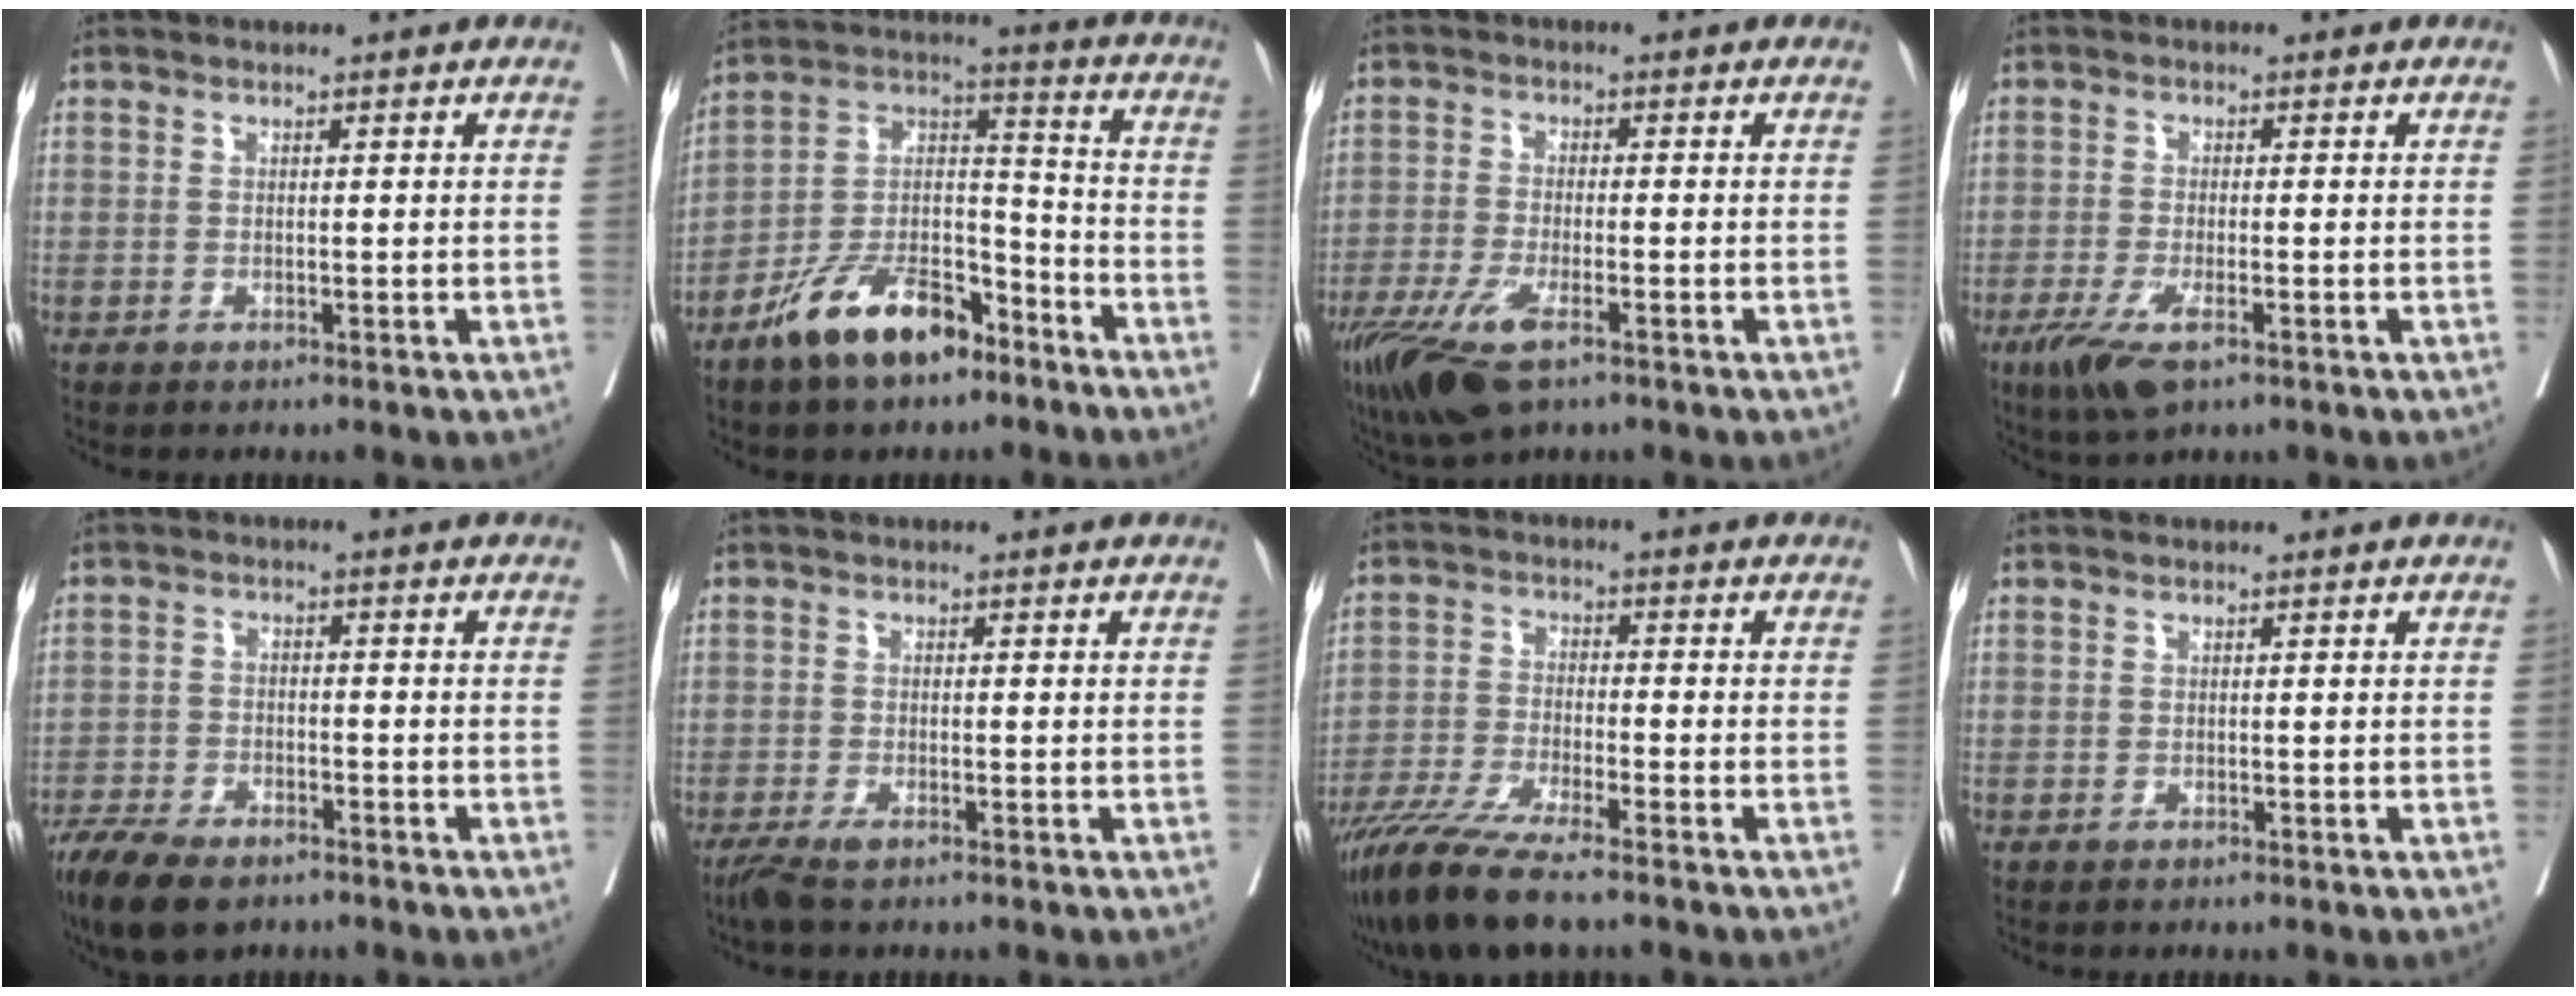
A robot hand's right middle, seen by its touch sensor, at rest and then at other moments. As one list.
[{"total": 13.3, "force": [-9.2, 5.4, 8.0], "torque": [-0.150, 0.014, -0.169]}, {"total": 9.7, "force": [-5.9, 2.7, 7.2], "torque": [-0.136, -0.021, -0.104]}, {"total": 5.9, "force": [-3.3, 1.5, 4.6], "torque": [-0.089, -0.013, -0.056]}, {"total": 9.2, "force": [-7.1, 3.4, 4.9], "torque": [-0.086, -0.013, -0.121]}, {"total": 2.9, "force": [-2.1, 0.6, 1.9], "torque": [-0.036, -0.007, -0.039]}, {"total": 10.7, "force": [-8.6, 0.6, 6.4], "torque": [-0.113, -0.031, -0.151]}, {"total": 0.0}]